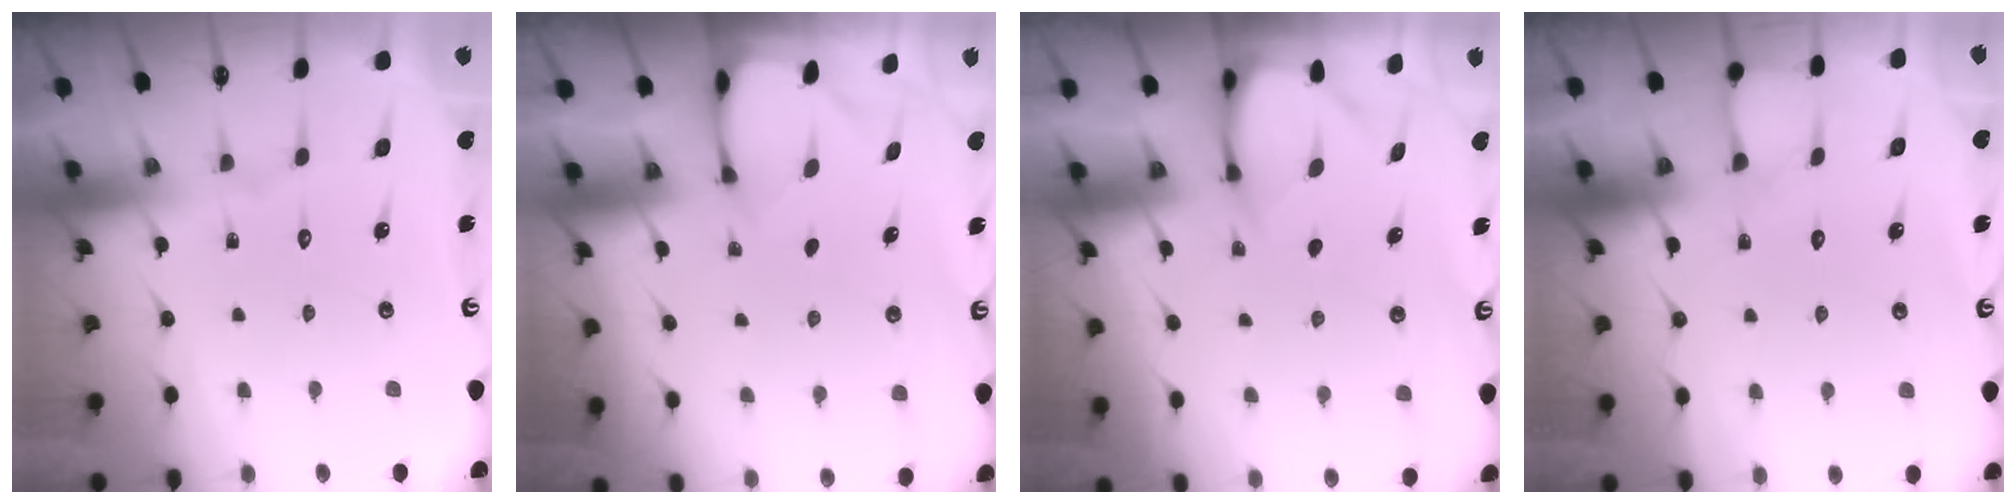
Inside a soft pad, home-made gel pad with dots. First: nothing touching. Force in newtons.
{"total": 2.7, "press": 2.7, "slide": 0.3}
{"total": 3.7, "press": 3.6, "slide": 0.3}
{"total": 4.4, "press": 4.3, "slide": 0.5}